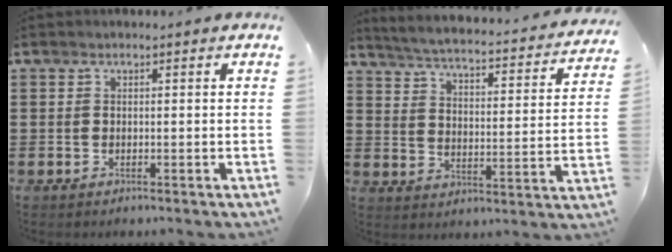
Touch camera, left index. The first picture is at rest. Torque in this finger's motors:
{"motor_torque": [1.19, -0.95, 0.26, 0.06]}